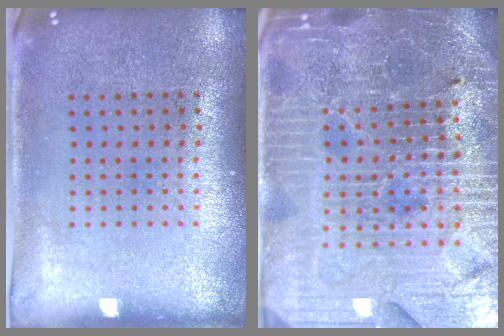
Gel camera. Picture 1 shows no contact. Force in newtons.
{"total": 5.3, "press": 4.9, "slide": 1.8}